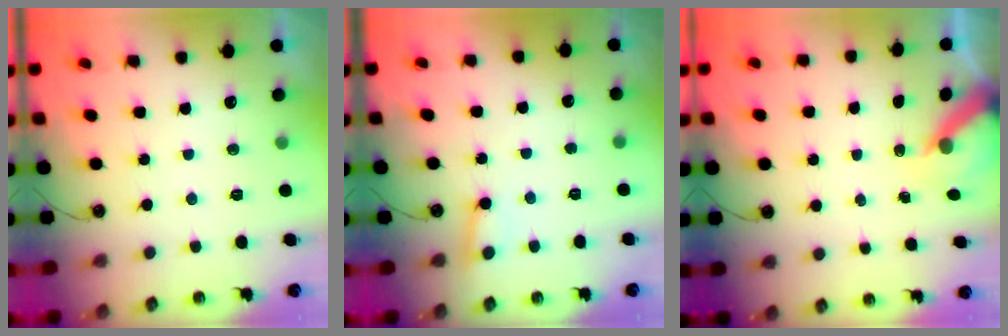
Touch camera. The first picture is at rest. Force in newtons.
{"total": 2.9, "press": 2.9, "slide": 0.3}
{"total": 6.0, "press": 5.9, "slide": 0.7}